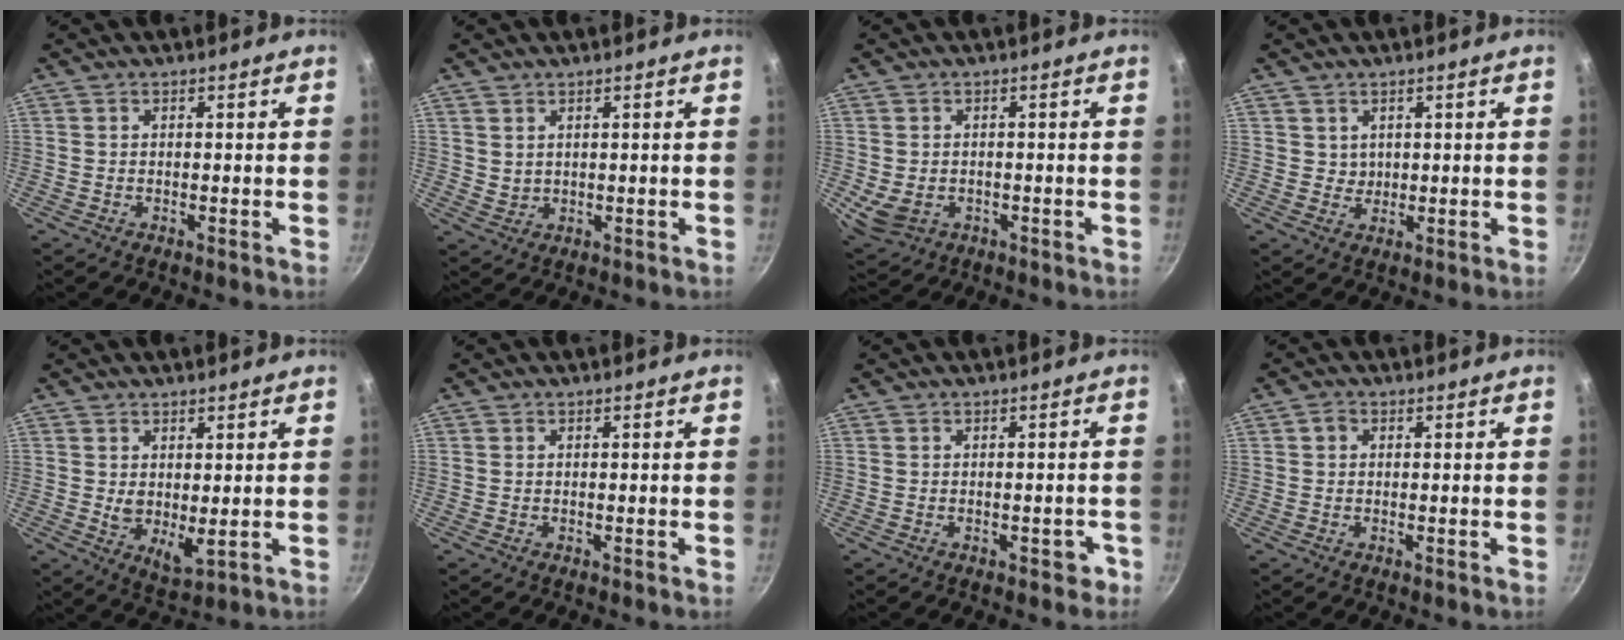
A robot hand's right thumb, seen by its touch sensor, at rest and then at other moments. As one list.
[{"total": 2.0, "force": [1.2, 1.5, 0.7], "torque": [-0.006, -0.008, 0.030]}, {"total": 5.9, "force": [-1.2, 4.6, 3.5], "torque": [-0.060, -0.002, -0.005]}, {"total": 2.1, "force": [0.9, 1.9, 0.3], "torque": [0.010, -0.004, 0.015]}, {"total": 5.3, "force": [1.5, 2.6, 4.3], "torque": [-0.068, -0.027, 0.029]}, {"total": 0.0}, {"total": 2.5, "force": [-1.1, 1.5, 1.7], "torque": [0.002, 0.018, -0.007]}, {"total": 1.5, "force": [0.3, 1.3, 0.7], "torque": [-0.011, 0.003, 0.002]}]